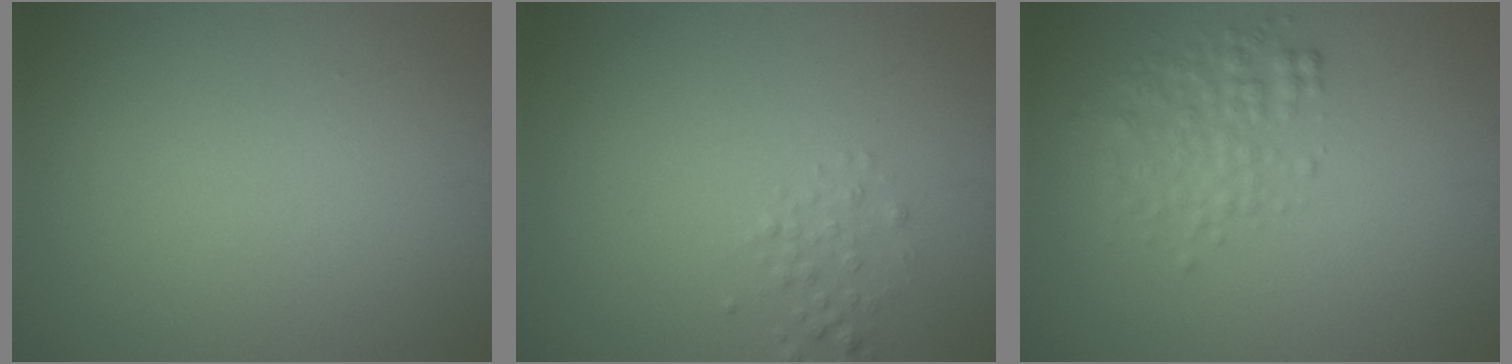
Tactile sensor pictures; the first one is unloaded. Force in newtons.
{"total": 1.2, "press": 1.2, "slide": 0.1}
{"total": 3.0, "press": 3.0, "slide": 0.1}